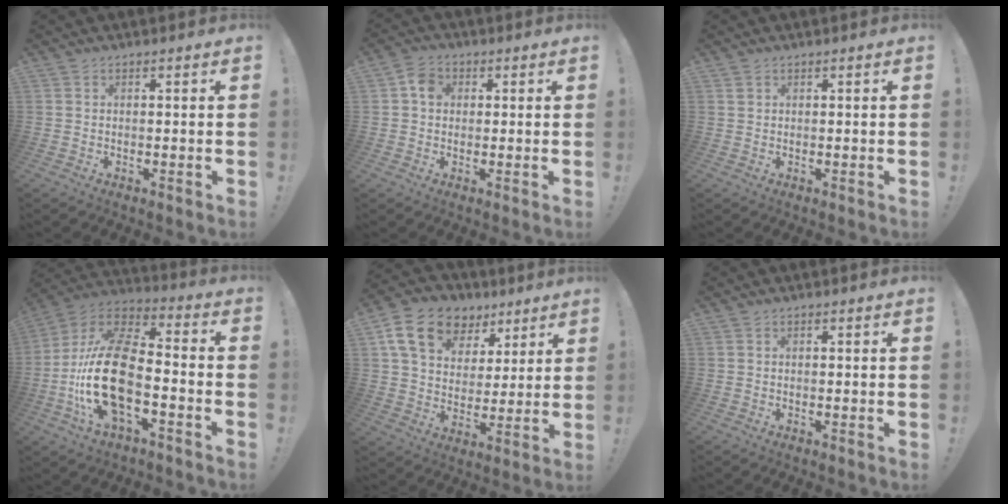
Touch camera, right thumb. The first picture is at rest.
{"total": 4.8, "force": [0.7, 4.0, 2.5], "torque": [-0.045, 0.012, 0.014]}
{"total": 0.9, "force": [0.6, 0.6, 0.3], "torque": [-0.006, -0.001, 0.012]}
{"total": 22.4, "force": [-5.1, 11.1, 18.7], "torque": [-0.380, 0.034, -0.082]}
{"total": 16.9, "force": [9.0, 11.4, 8.7], "torque": [-0.150, -0.034, 0.171]}
{"total": 0.0}